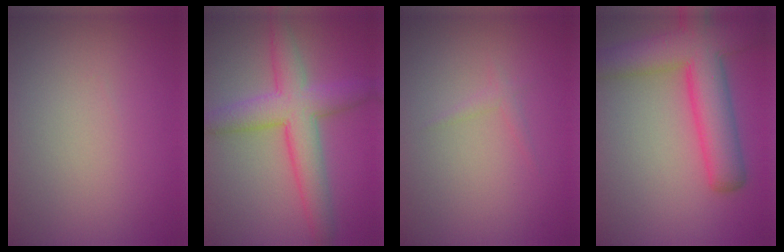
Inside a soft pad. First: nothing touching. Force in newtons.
{"total": 6.2, "press": 6.2, "slide": 0.2}
{"total": 0.8, "press": 0.8, "slide": 0.1}
{"total": 8.5, "press": 8.4, "slide": 0.5}